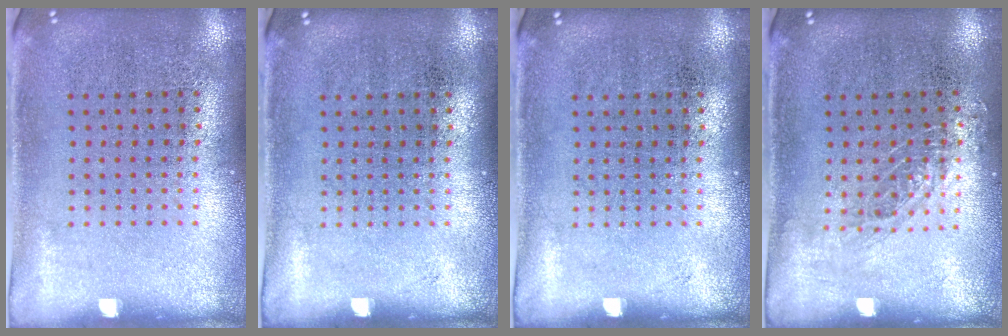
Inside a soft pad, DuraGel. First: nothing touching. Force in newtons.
{"total": 0.0}
{"total": 0.0}
{"total": 0.9, "press": 0.8, "slide": 0.2}